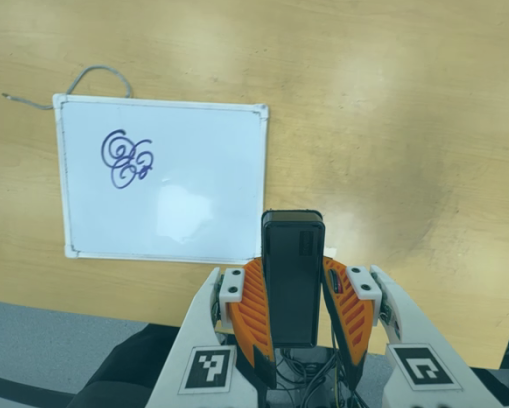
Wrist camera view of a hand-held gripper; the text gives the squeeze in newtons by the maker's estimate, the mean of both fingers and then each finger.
{"total": 4.7, "left": 3.4, "right": 6.0}